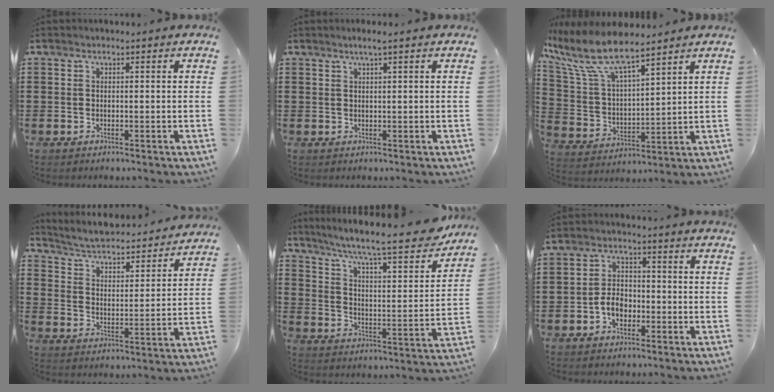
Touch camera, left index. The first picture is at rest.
{"total": 0.9, "force": [0.5, -0.1, 0.8], "torque": [-0.013, -0.001, 0.009]}
{"total": 9.9, "force": [7.8, 2.1, 5.7], "torque": [-0.148, -0.036, 0.133]}
{"total": 4.0, "force": [3.8, 0.0, 1.1], "torque": [-0.043, -0.036, 0.057]}
{"total": 9.6, "force": [7.8, 0.7, 5.5], "torque": [-0.121, -0.053, 0.124]}
{"total": 3.9, "force": [-1.5, 2.6, 2.5], "torque": [-0.062, 0.001, -0.034]}